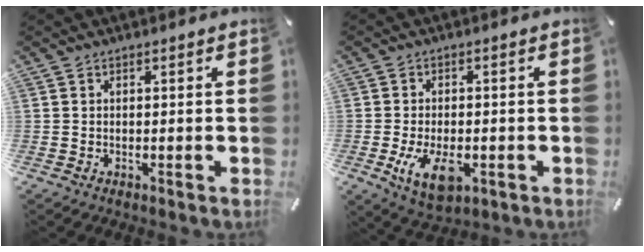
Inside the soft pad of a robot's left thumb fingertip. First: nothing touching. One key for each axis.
{"total": 8.8, "fx": -2.6, "fy": 4.9, "fz": 6.8, "tx": -0.136, "ty": -0.009, "tz": -0.049}